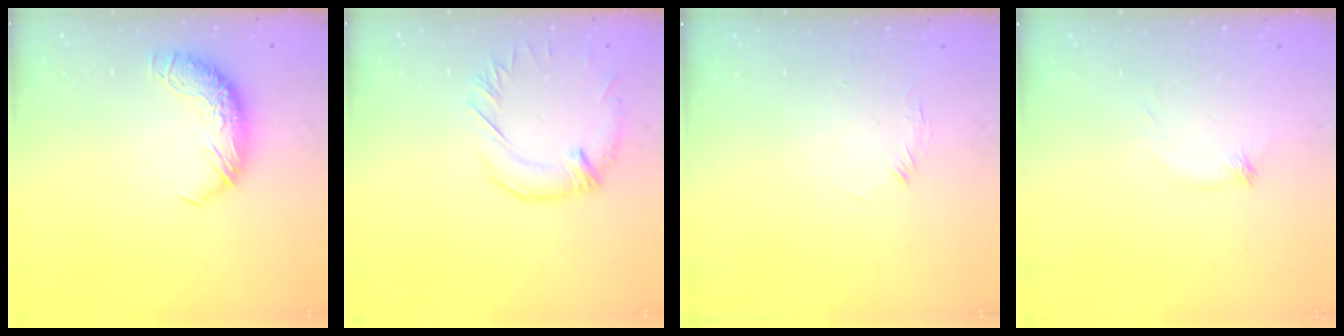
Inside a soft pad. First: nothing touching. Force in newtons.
{"total": 1.1, "press": 0.1, "slide": 1.1}
{"total": 6.7, "press": 6.6, "slide": 1.0}
{"total": 7.7, "press": 7.7, "slide": 0.7}